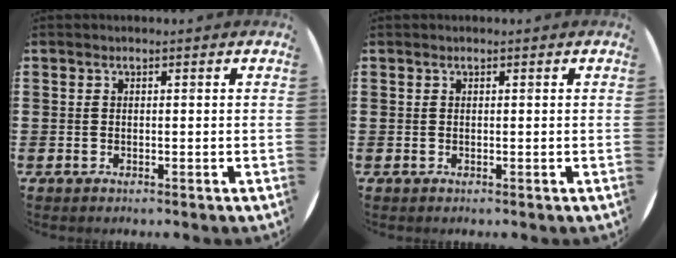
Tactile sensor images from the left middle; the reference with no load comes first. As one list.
[{"total": 0.0}]